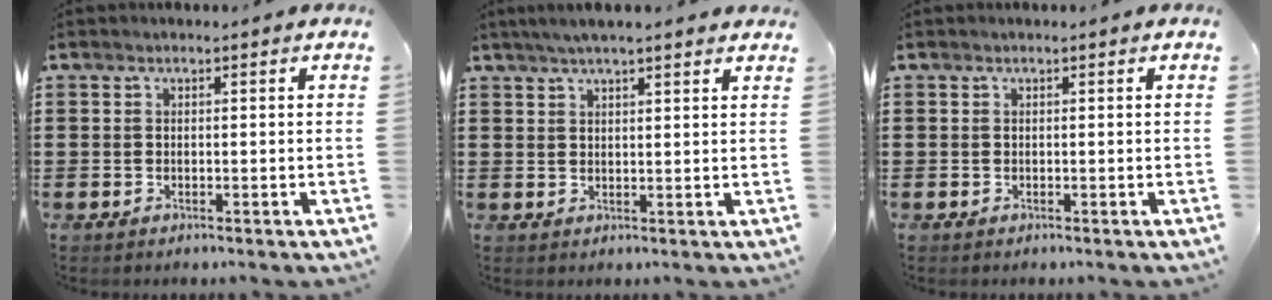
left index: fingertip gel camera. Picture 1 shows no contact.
{"total": 3.4, "force": [2.8, 0.2, 1.9], "torque": [-0.042, 0.002, 0.051]}
{"total": 0.0}